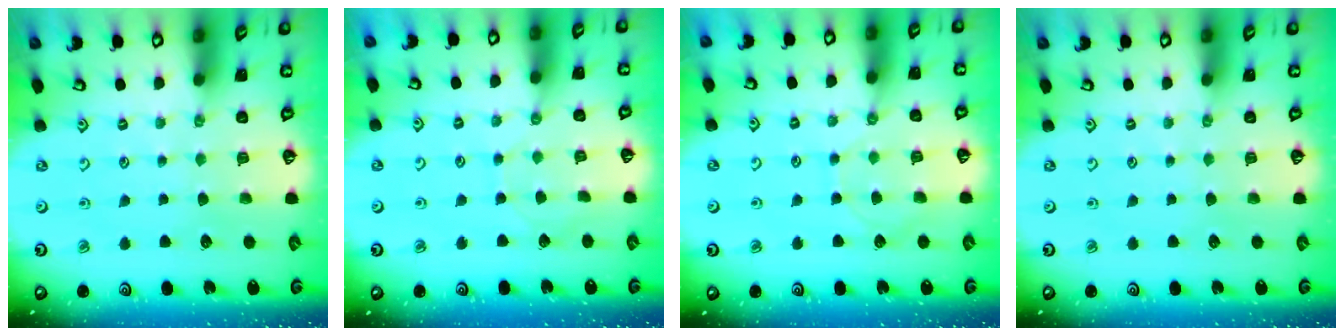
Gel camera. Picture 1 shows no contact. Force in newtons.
{"total": 2.9, "press": 2.9, "slide": 0.3}
{"total": 6.2, "press": 6.1, "slide": 0.7}
{"total": 0.0}